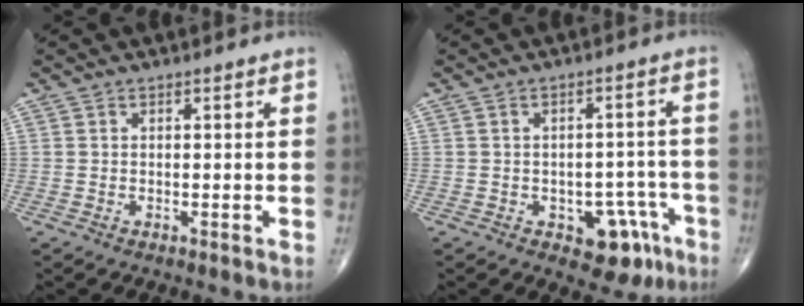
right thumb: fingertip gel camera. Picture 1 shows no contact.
{"total": 8.5, "force": [-4.3, 5.0, 5.4], "torque": [-0.026, 0.033, -0.048]}